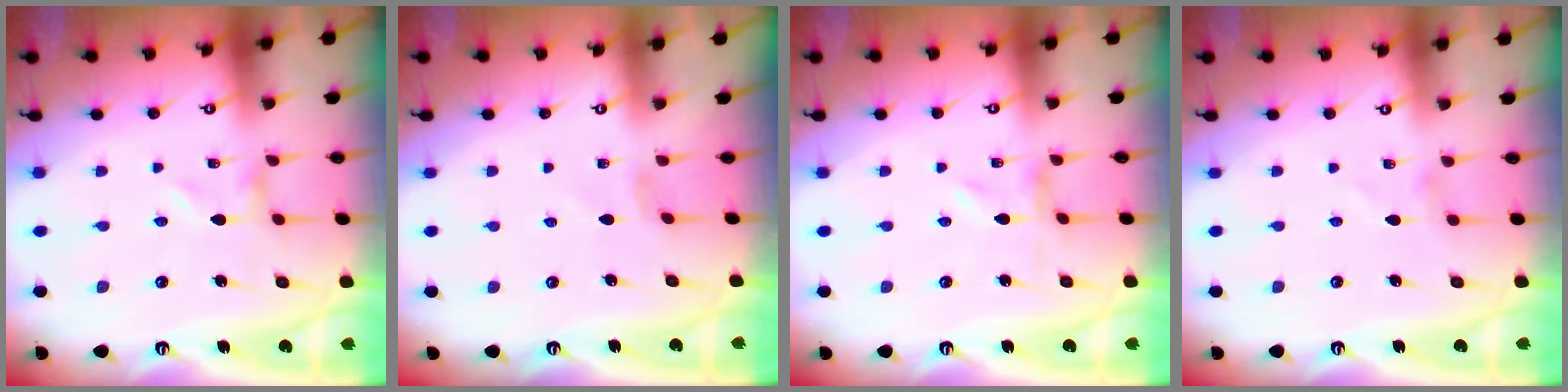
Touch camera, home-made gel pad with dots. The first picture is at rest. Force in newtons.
{"total": 0.7, "press": 0.6, "slide": 0.3}
{"total": 0.0}
{"total": 0.6, "press": 0.6, "slide": 0.1}